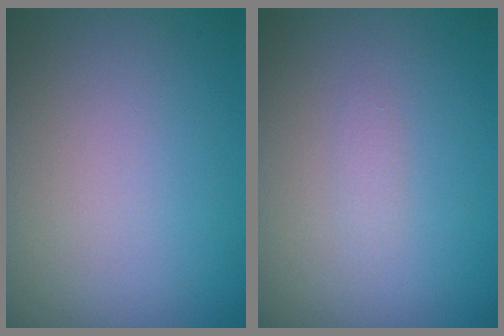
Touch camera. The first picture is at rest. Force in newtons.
{"total": 0.7, "press": 0.7, "slide": 0.1}